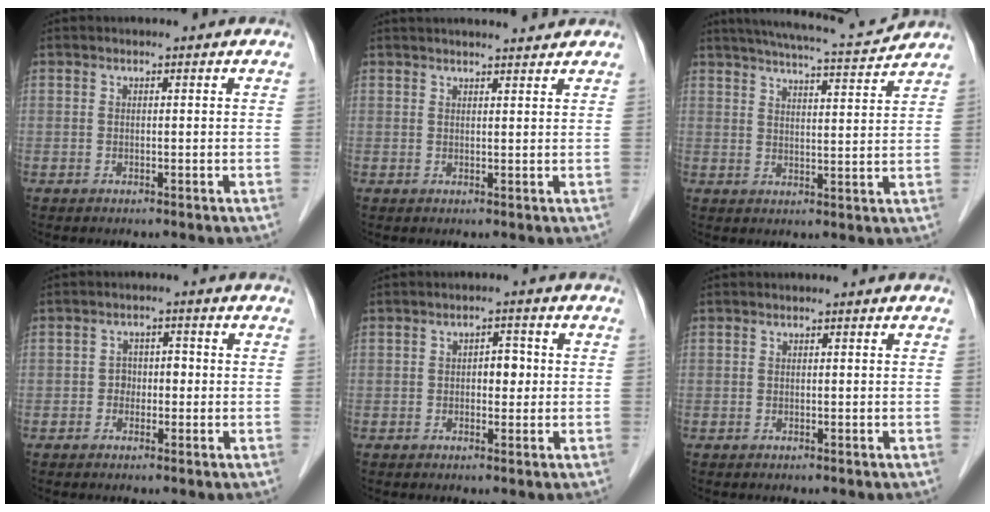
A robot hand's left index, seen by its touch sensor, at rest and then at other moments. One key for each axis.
{"total": 7.7, "fx": 7.2, "fy": 0.6, "fz": 2.7, "tx": -0.034, "ty": 0.019, "tz": 0.087}
{"total": 11.6, "fx": 10.8, "fy": 0.0, "fz": 4.3, "tx": -0.073, "ty": 0.003, "tz": 0.148}
{"total": 2.4, "fx": -1.0, "fy": 1.8, "fz": 1.3, "tx": -0.012, "ty": 0.007, "tz": -0.017}
{"total": 2.7, "fx": -0.3, "fy": 1.6, "fz": 2.2, "tx": -0.027, "ty": 0.005, "tz": -0.007}
{"total": 0.0}